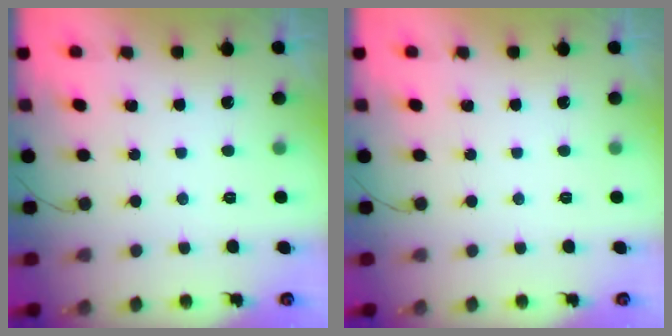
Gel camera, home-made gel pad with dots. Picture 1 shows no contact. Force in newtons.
{"total": 0.0}